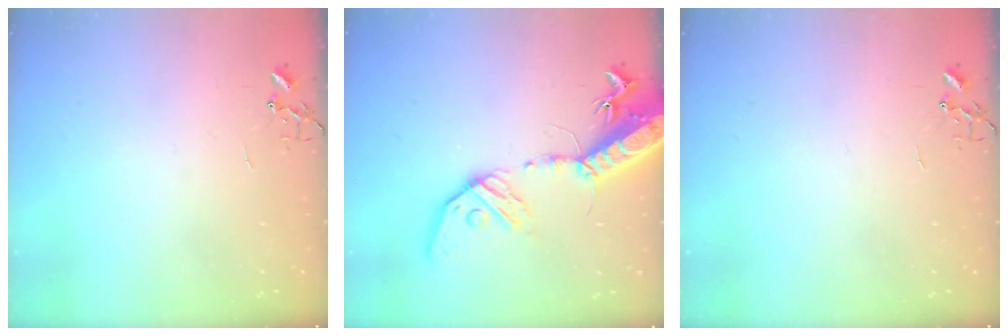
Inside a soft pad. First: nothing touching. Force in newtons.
{"total": 20.5, "press": 20.0, "slide": 4.4}
{"total": 0.0}